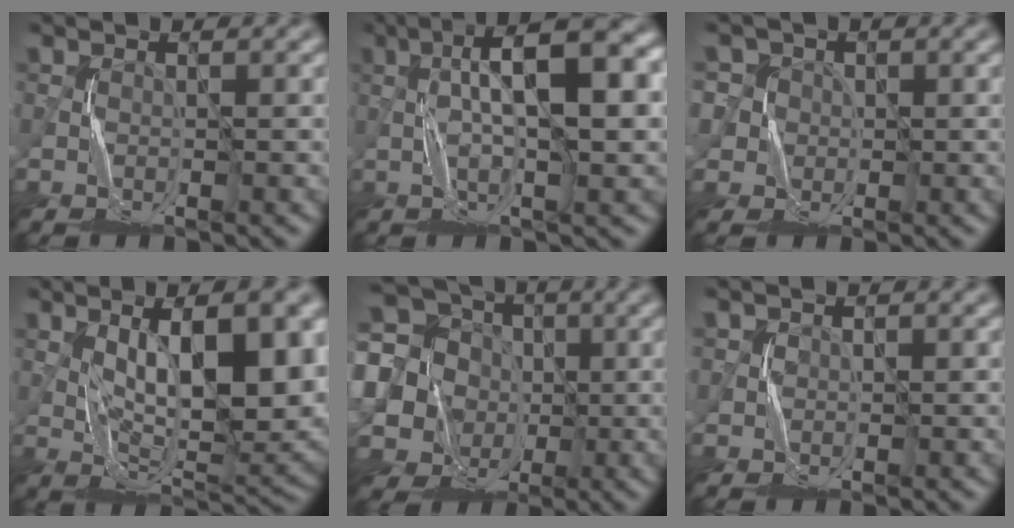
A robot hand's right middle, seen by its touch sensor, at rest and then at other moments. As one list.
[{"total": 10.2, "force": [1.5, 2.5, 9.7], "torque": [-0.142, 0.021, 0.016]}, {"total": 5.7, "force": [1.9, 5.3, 1.0], "torque": [-0.025, 0.040, 0.007]}, {"total": 10.7, "force": [2.7, 3.4, 9.7], "torque": [-0.153, -0.002, 0.052]}, {"total": 16.8, "force": [2.0, 15.5, 6.1], "torque": [-0.186, 0.028, 0.006]}, {"total": 1.2, "force": [0.6, 0.4, -1.0], "torque": [0.024, -0.003, 0.014]}]